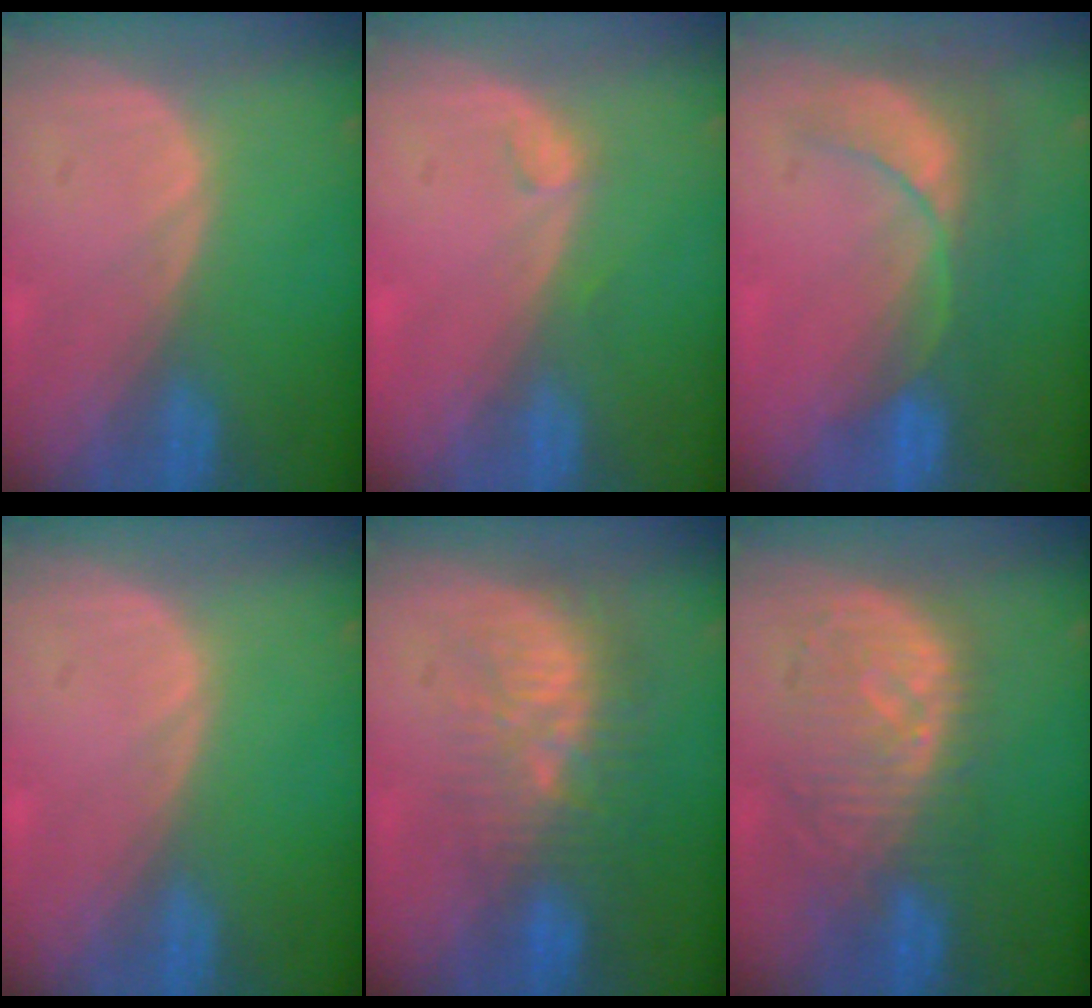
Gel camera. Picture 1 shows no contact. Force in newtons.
{"total": 1.3, "press": 1.1, "slide": 0.5}
{"total": 8.6, "press": 7.6, "slide": 4.0}
{"total": 0.0}
{"total": 9.6, "press": 8.9, "slide": 3.6}
{"total": 9.4, "press": 8.9, "slide": 3.2}